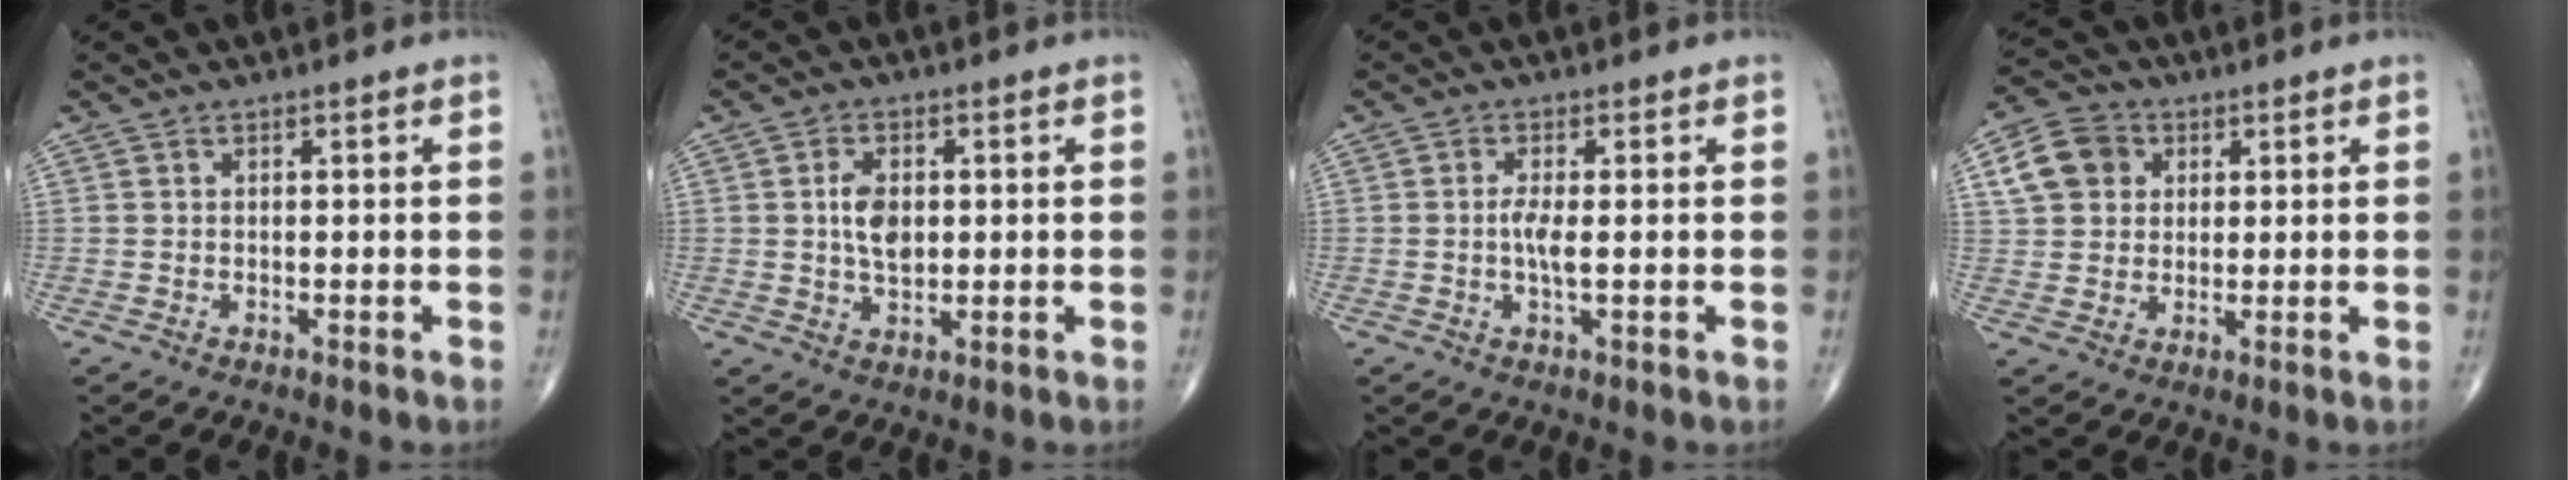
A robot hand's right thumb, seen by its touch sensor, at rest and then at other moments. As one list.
[{"total": 5.8, "force": [0.7, 3.5, 4.6], "torque": [-0.077, -0.003, 0.012]}, {"total": 3.1, "force": [-0.1, 0.6, 3.0], "torque": [-0.070, -0.006, -0.006]}, {"total": 8.2, "force": [2.5, 6.8, 3.9], "torque": [-0.054, 0.003, 0.041]}]